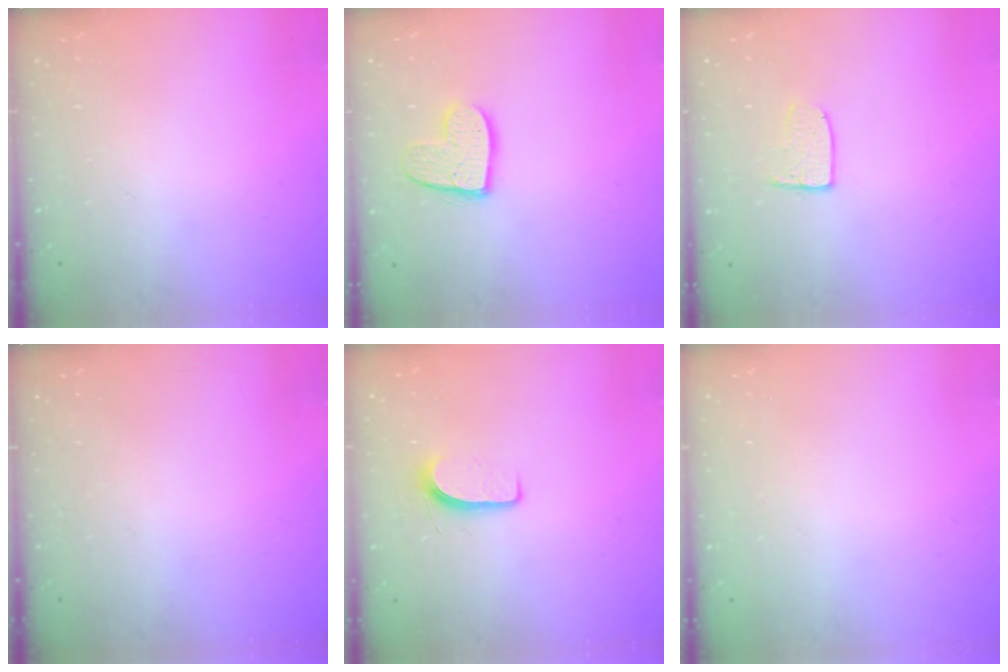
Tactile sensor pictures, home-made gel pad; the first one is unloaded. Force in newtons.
{"total": 11.6, "press": 11.6, "slide": 1.0}
{"total": 5.8, "press": 5.8, "slide": 0.4}
{"total": 0.0}
{"total": 6.1, "press": 6.0, "slide": 0.7}
{"total": 0.0}